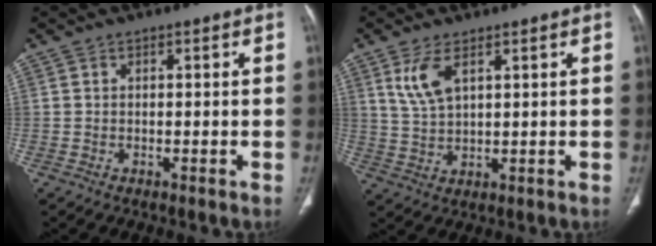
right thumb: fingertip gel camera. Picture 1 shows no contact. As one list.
[{"total": 6.0, "force": [3.0, 2.6, 4.6], "torque": [-0.098, -0.009, 0.072]}]